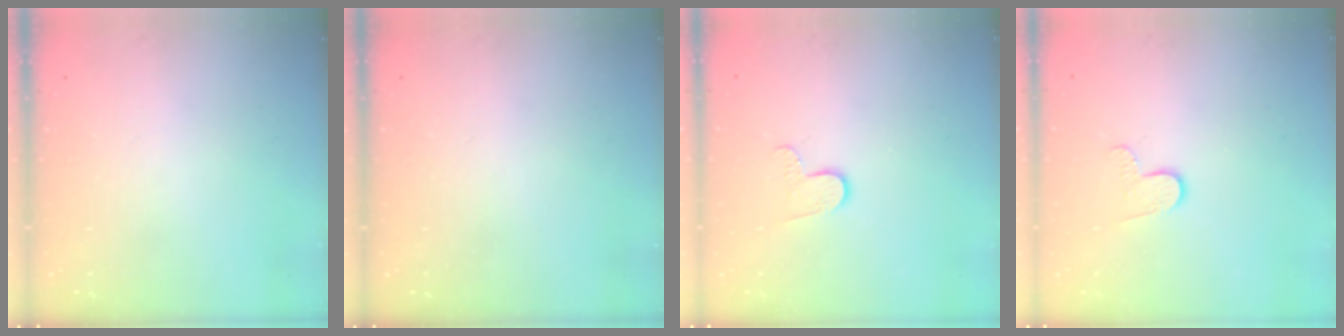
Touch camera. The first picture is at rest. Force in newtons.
{"total": 0.0}
{"total": 6.4, "press": 6.4, "slide": 0.5}
{"total": 6.4, "press": 6.4, "slide": 0.5}